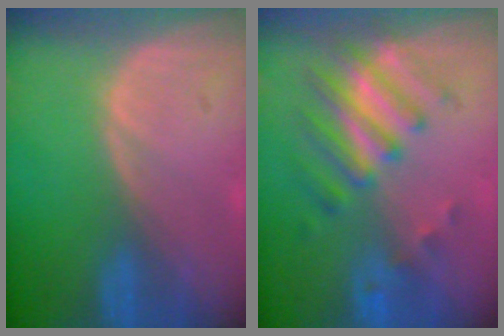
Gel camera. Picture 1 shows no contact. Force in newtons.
{"total": 7.9, "press": 6.9, "slide": 3.9}